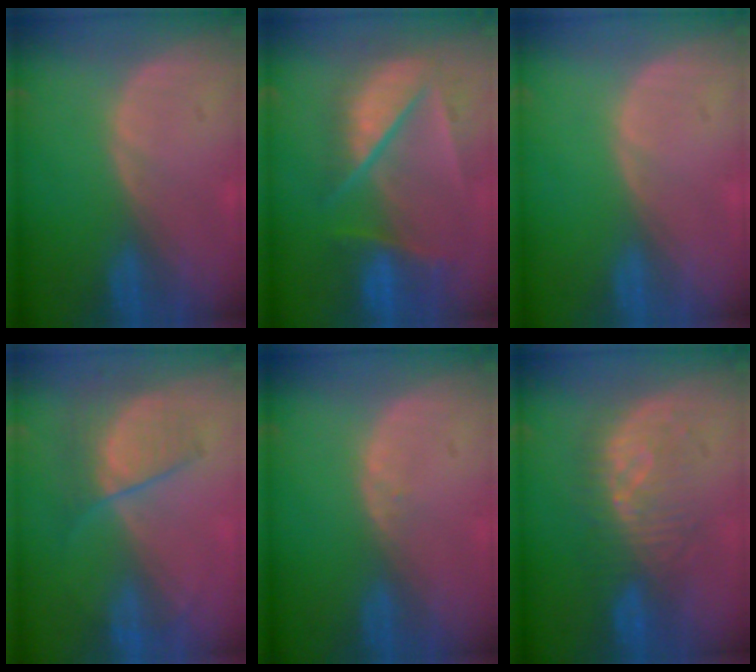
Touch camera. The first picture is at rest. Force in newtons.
{"total": 9.8, "press": 8.4, "slide": 5.0}
{"total": 0.0}
{"total": 6.8, "press": 6.0, "slide": 3.3}
{"total": 0.7, "press": 0.6, "slide": 0.2}
{"total": 7.8, "press": 7.7, "slide": 1.1}